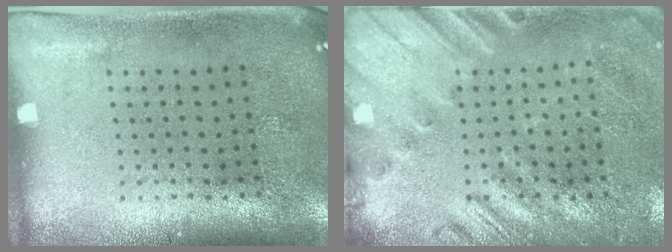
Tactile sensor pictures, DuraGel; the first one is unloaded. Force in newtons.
{"total": 2.4, "press": 2.0, "slide": 1.4}